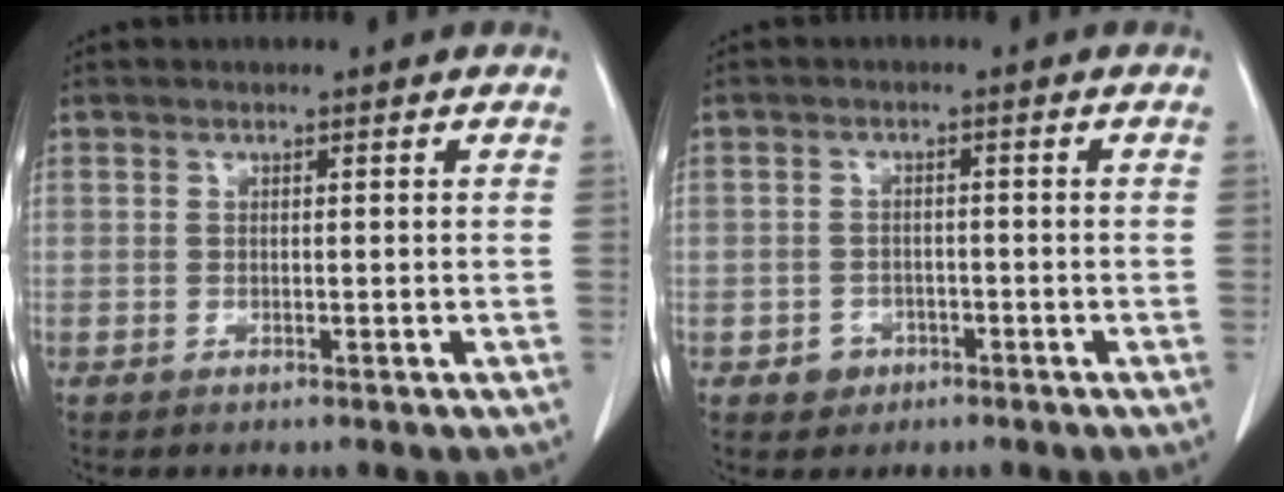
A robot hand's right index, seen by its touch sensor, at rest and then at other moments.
{"total": 2.7, "force": [-1.2, 2.4, 0.4], "torque": [0.000, 0.011, -0.013]}